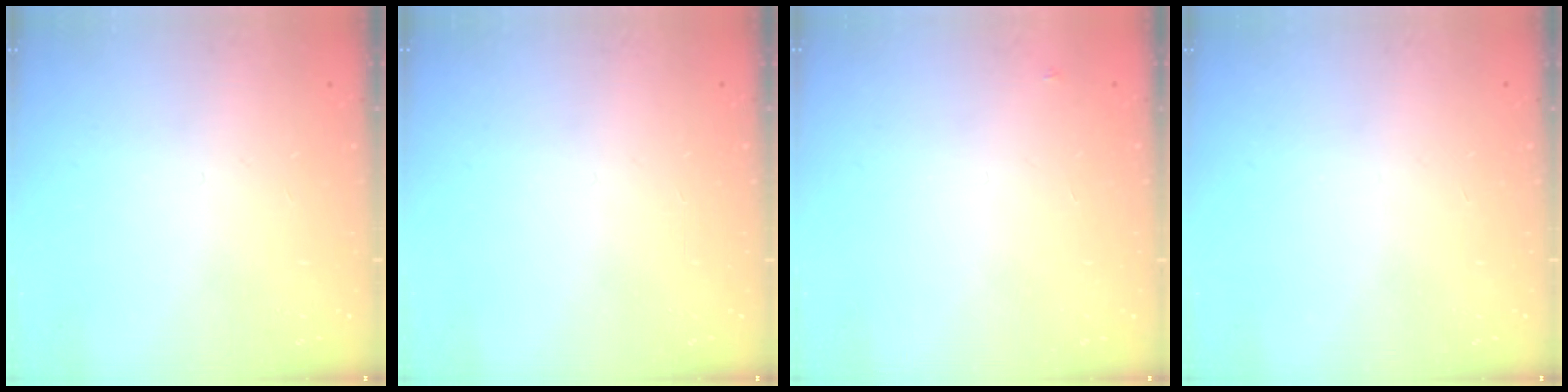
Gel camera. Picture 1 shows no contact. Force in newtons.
{"total": 0.0}
{"total": 2.6, "press": 2.6, "slide": 0.2}
{"total": 0.0}